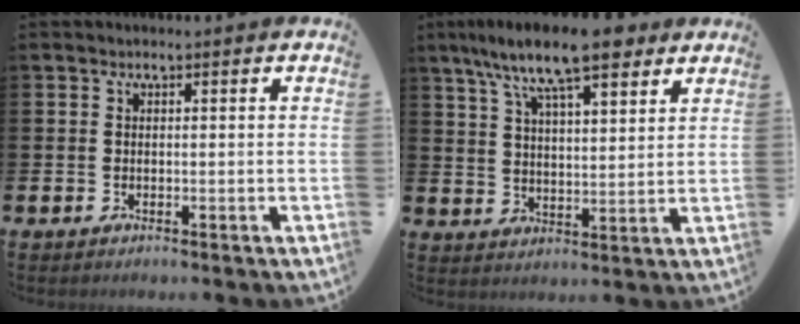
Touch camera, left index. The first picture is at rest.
{"total": 11.3, "force": [9.0, 2.6, 6.3], "torque": [-0.134, -0.025, 0.158]}